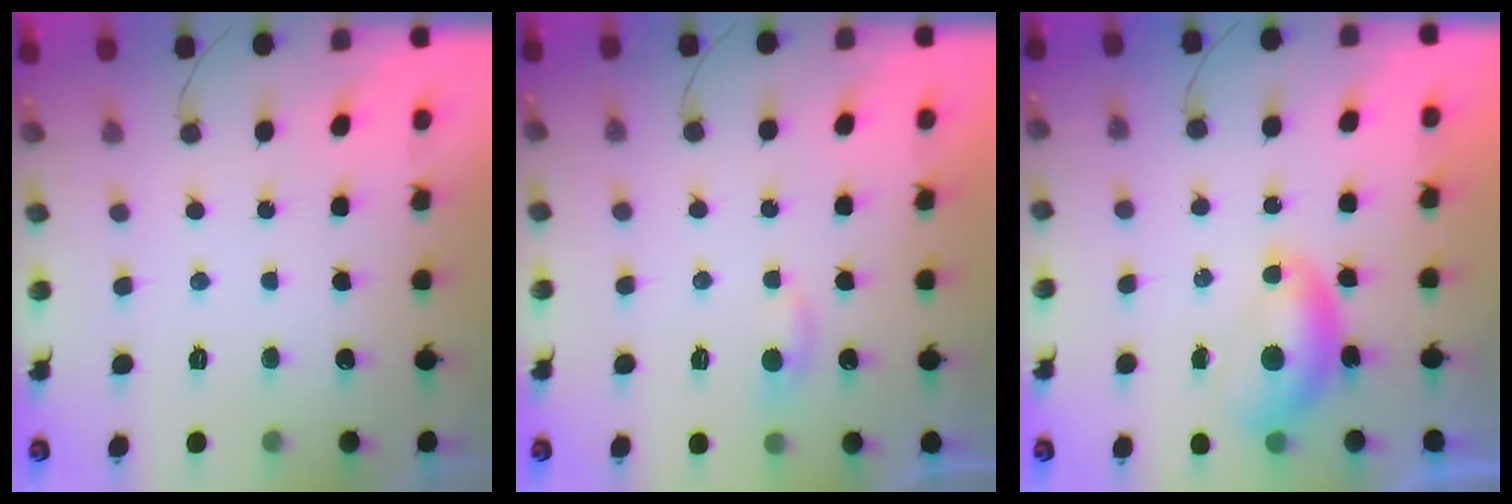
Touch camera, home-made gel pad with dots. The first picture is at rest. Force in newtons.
{"total": 3.4, "press": 3.4, "slide": 0.5}
{"total": 7.2, "press": 7.1, "slide": 1.0}